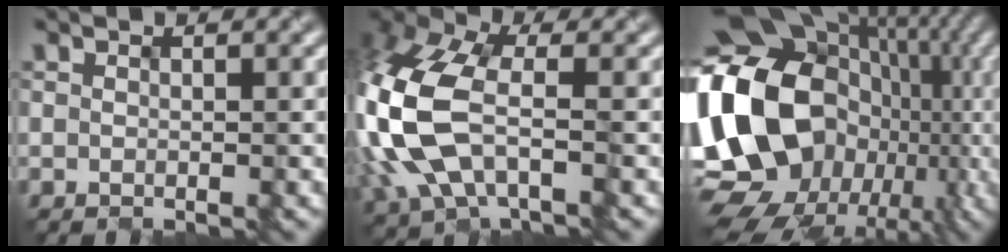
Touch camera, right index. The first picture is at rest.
{"total": 11.5, "force": [-1.5, 6.5, 9.4], "torque": [-0.252, 0.003, -0.040]}
{"total": 19.2, "force": [-2.0, 15.4, 11.3], "torque": [-0.209, 0.002, -0.028]}